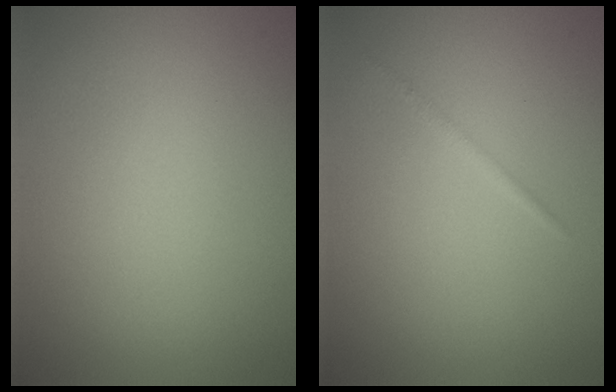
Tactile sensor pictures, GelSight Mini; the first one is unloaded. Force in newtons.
{"total": 0.6, "press": 0.6, "slide": 0.0}